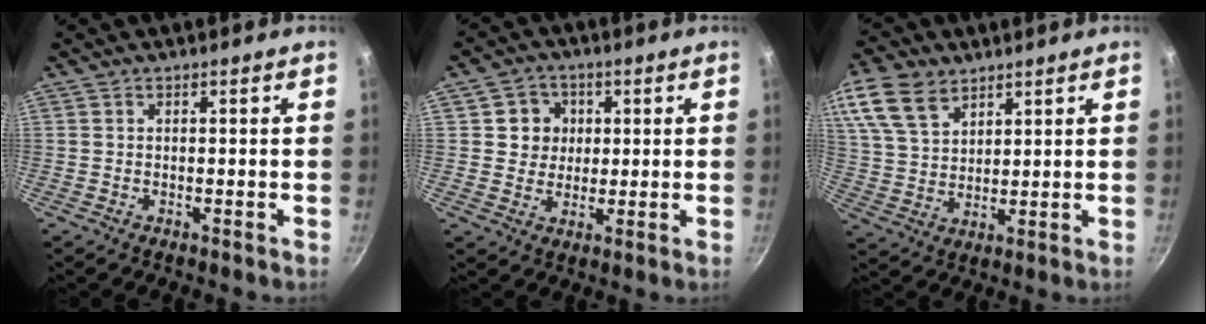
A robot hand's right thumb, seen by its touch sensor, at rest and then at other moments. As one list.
[{"total": 6.5, "force": [1.4, 6.0, 1.8], "torque": [0.012, 0.002, 0.018]}, {"total": 13.3, "force": [7.8, 8.2, 7.0], "torque": [-0.139, -0.011, 0.158]}]